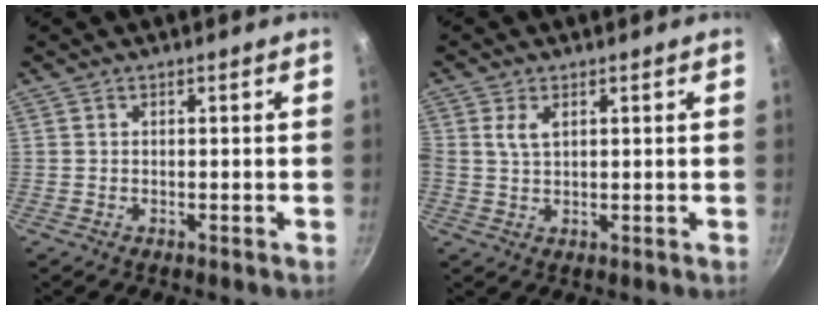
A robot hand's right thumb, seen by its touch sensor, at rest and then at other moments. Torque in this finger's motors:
{"motor_torque": [-0.19, 0.23, 0.30, 0.55, 0.07]}